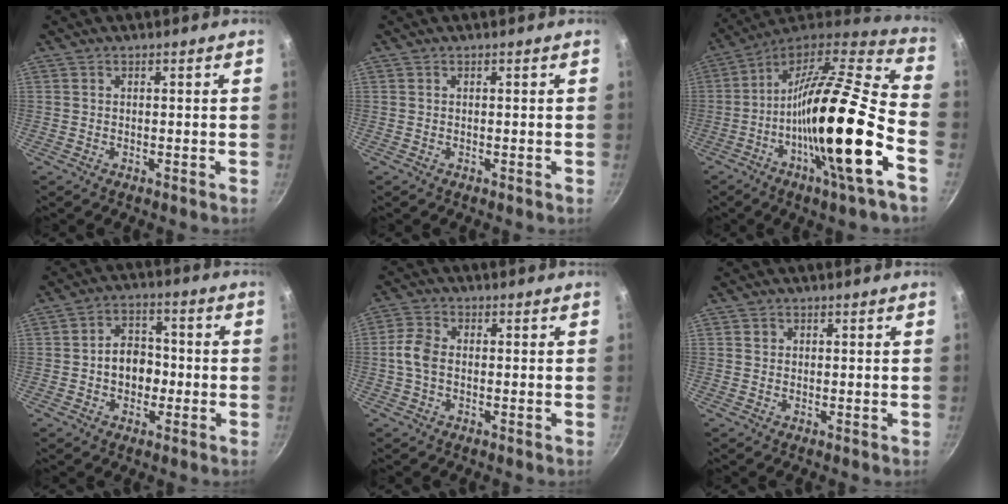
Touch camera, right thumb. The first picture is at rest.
{"total": 0.0}
{"total": 26.1, "force": [-8.1, 4.2, 24.5], "torque": [-0.372, 0.013, -0.154]}
{"total": 7.8, "force": [-1.2, 6.0, 4.8], "torque": [-0.035, 0.022, -0.023]}
{"total": 5.0, "force": [-0.4, 3.3, 3.7], "torque": [-0.080, 0.016, -0.015]}
{"total": 1.1, "force": [0.3, 1.1, 0.3], "torque": [-0.001, 0.003, 0.003]}